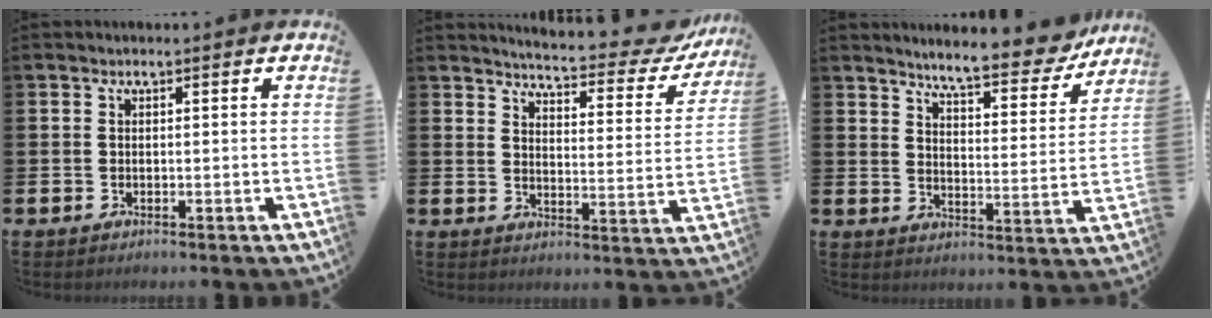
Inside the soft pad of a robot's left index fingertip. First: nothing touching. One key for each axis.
{"total": 5.0, "fx": 4.8, "fy": 0.6, "fz": 1.2, "tx": -0.035, "ty": -0.046, "tz": 0.074}
{"total": 7.5, "fx": 7.1, "fy": 1.0, "fz": 2.4, "tx": -0.052, "ty": -0.052, "tz": 0.118}